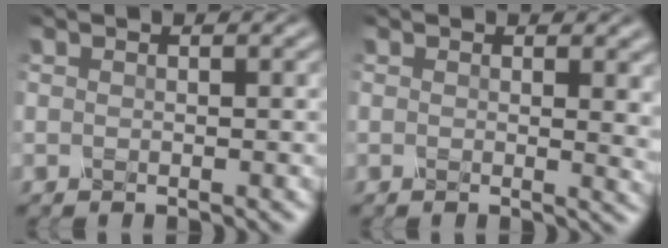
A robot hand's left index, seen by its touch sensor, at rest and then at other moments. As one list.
[{"total": 3.1, "force": [0.9, 1.2, 2.7], "torque": [-0.018, 0.007, 0.016]}]